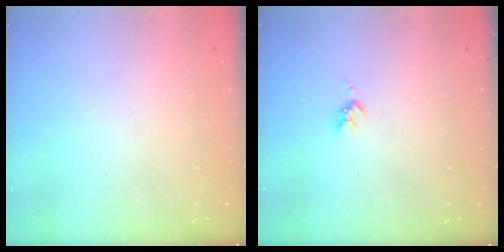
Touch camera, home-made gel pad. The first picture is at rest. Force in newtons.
{"total": 3.2, "press": 3.2, "slide": 0.5}